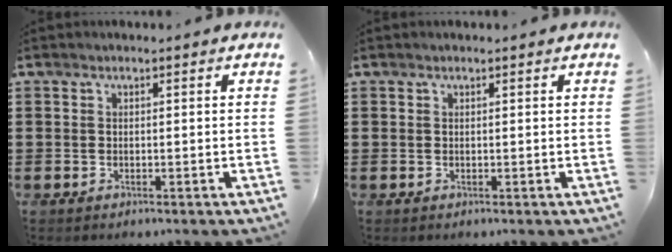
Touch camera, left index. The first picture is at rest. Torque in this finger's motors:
{"motor_torque": [0.86, -0.81, -0.01, -0.02]}